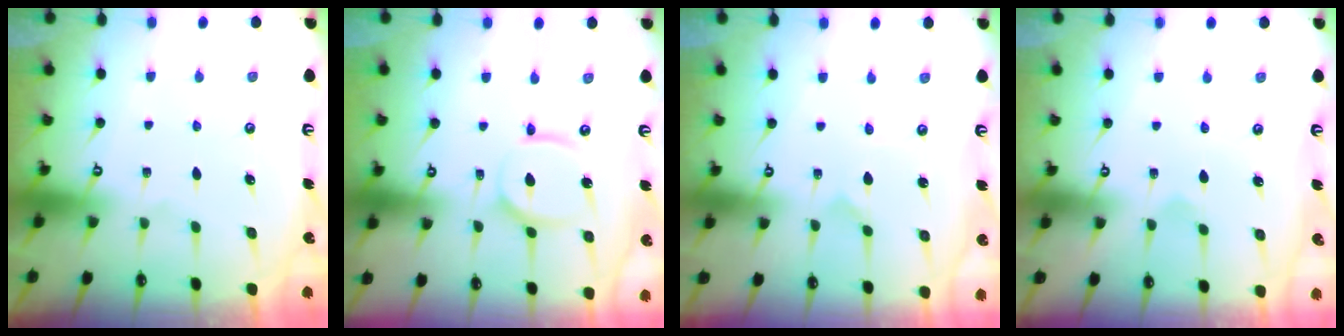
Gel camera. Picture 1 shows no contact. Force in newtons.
{"total": 9.0, "press": 9.0, "slide": 0.9}
{"total": 0.0}
{"total": 2.5, "press": 2.5, "slide": 0.1}